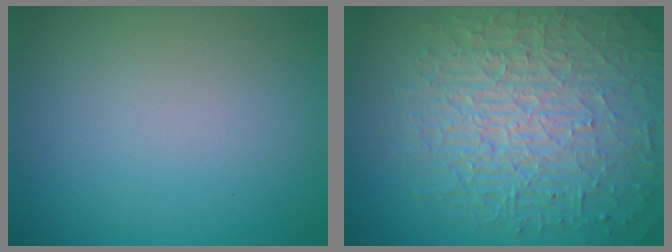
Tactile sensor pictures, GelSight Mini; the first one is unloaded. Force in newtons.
{"total": 10.3, "press": 6.6, "slide": 8.0}